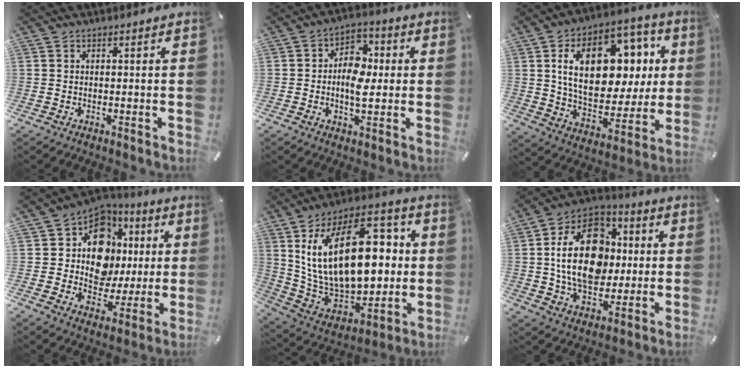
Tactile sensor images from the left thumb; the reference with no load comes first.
{"total": 8.1, "force": [-0.8, 5.6, 5.8], "torque": [-0.083, 0.005, -0.019]}
{"total": 21.6, "force": [6.0, 14.0, 15.3], "torque": [-0.248, -0.013, 0.105]}
{"total": 14.0, "force": [3.2, 11.5, 7.3], "torque": [-0.117, -0.025, 0.067]}
{"total": 29.4, "force": [5.5, 17.5, 22.9], "torque": [-0.413, -0.026, 0.097]}
{"total": 21.6, "force": [1.1, 15.7, 14.9], "torque": [-0.271, 0.009, 0.016]}